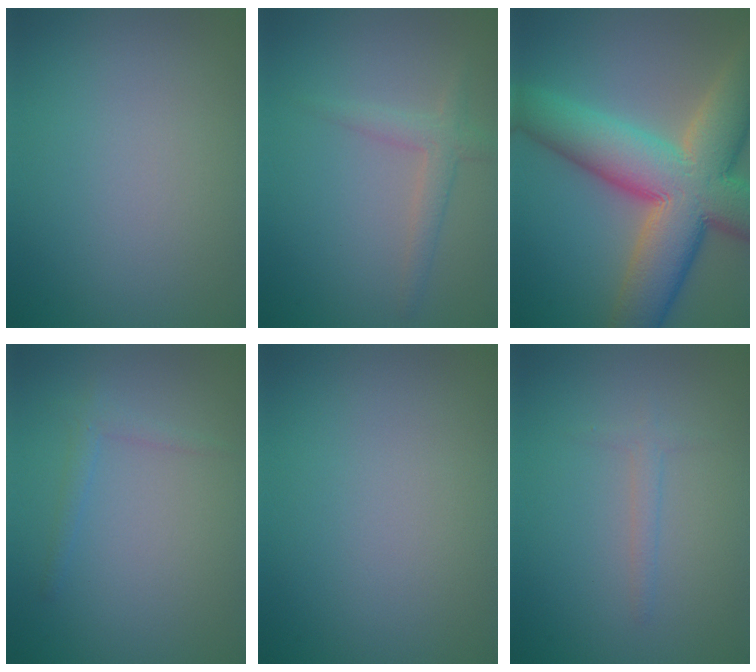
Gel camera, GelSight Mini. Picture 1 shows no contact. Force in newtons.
{"total": 2.0, "press": 2.0, "slide": 0.1}
{"total": 13.7, "press": 13.7, "slide": 0.9}
{"total": 1.2, "press": 1.2, "slide": 0.1}
{"total": 0.0}
{"total": 1.1, "press": 1.1, "slide": 0.1}